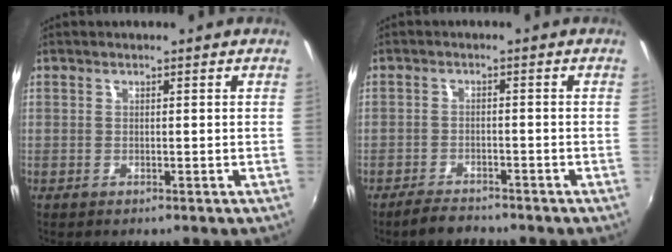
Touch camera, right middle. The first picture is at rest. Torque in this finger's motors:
{"motor_torque": [1.13, -1.01, 0.40, 0.17]}